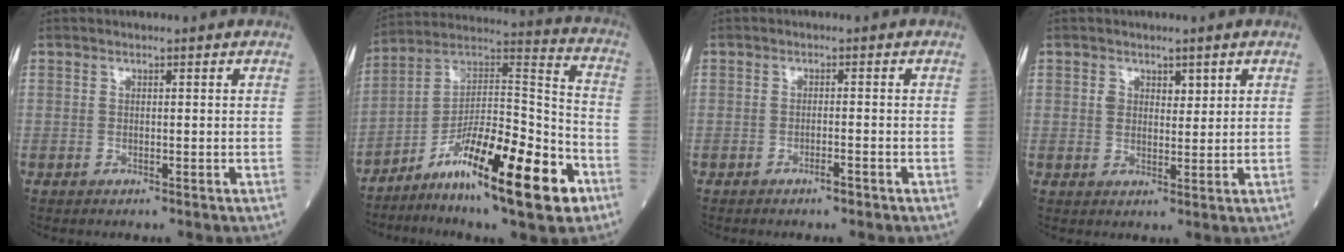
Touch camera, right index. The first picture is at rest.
{"total": 20.7, "force": [-10.4, 3.3, 17.6], "torque": [-0.289, 0.002, -0.170]}
{"total": 1.6, "force": [-1.2, 0.0, 1.1], "torque": [-0.018, 0.000, -0.019]}
{"total": 2.7, "force": [1.2, 1.9, 1.4], "torque": [-0.019, 0.006, 0.019]}